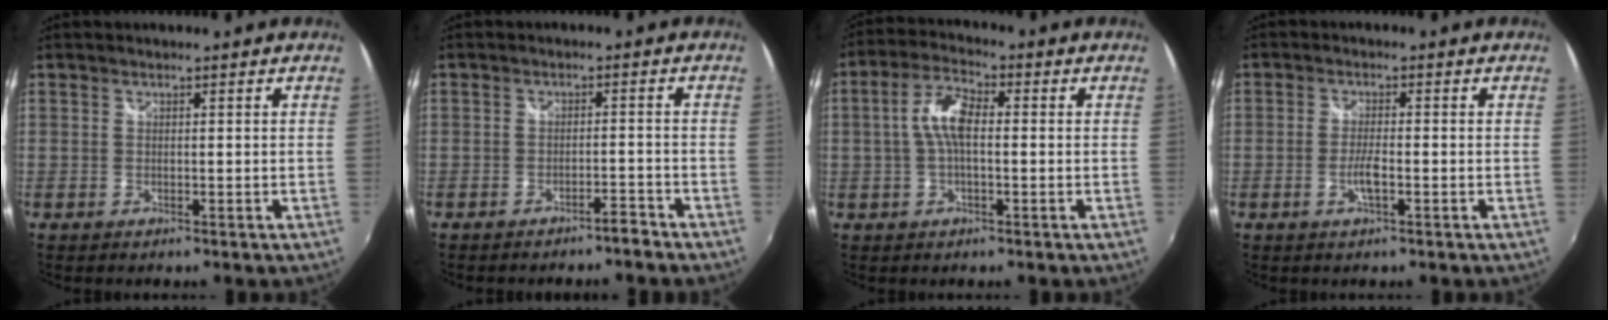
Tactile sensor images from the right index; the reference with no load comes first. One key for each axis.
{"total": 2.7, "fx": -2.5, "fy": 0.3, "fz": 0.9, "tx": -0.022, "ty": 0.000, "tz": -0.035}
{"total": 6.6, "fx": -0.1, "fy": 2.7, "fz": 6.1, "tx": -0.124, "ty": 0.016, "tz": -0.003}
{"total": 3.2, "fx": -1.1, "fy": 0.6, "fz": 2.9, "tx": -0.061, "ty": -0.003, "tz": -0.023}